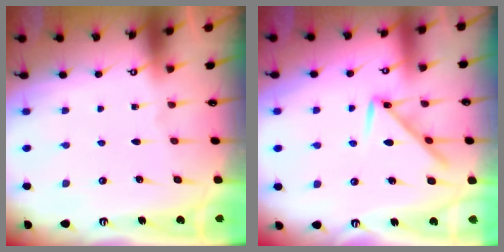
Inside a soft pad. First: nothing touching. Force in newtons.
{"total": 8.3, "press": 8.3, "slide": 0.7}